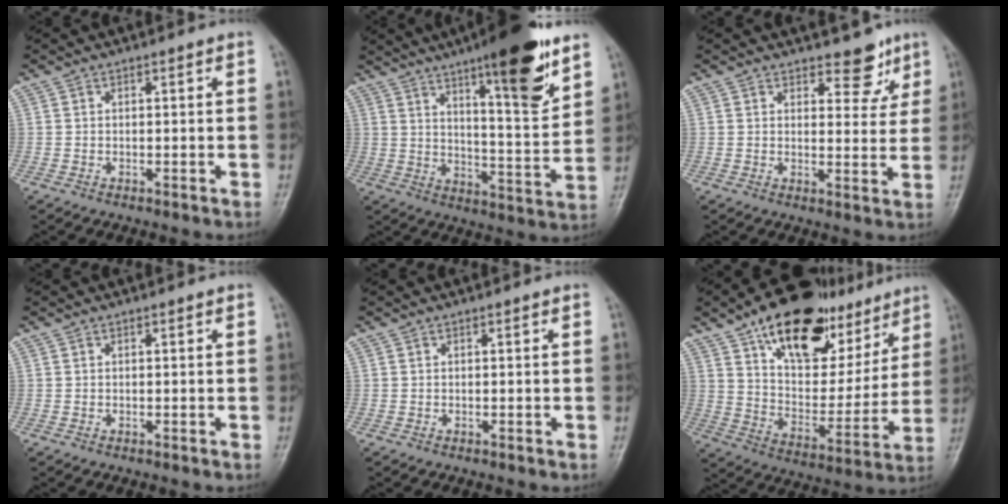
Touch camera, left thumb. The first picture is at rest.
{"total": 16.3, "force": [9.8, 3.8, 12.4], "torque": [-0.153, -0.058, 0.146]}
{"total": 5.9, "force": [4.0, 3.3, 2.8], "torque": [0.003, -0.022, 0.051]}
{"total": 0.0}
{"total": 0.0}
{"total": 25.5, "force": [15.8, 13.4, 14.9], "torque": [-0.182, -0.039, 0.256]}